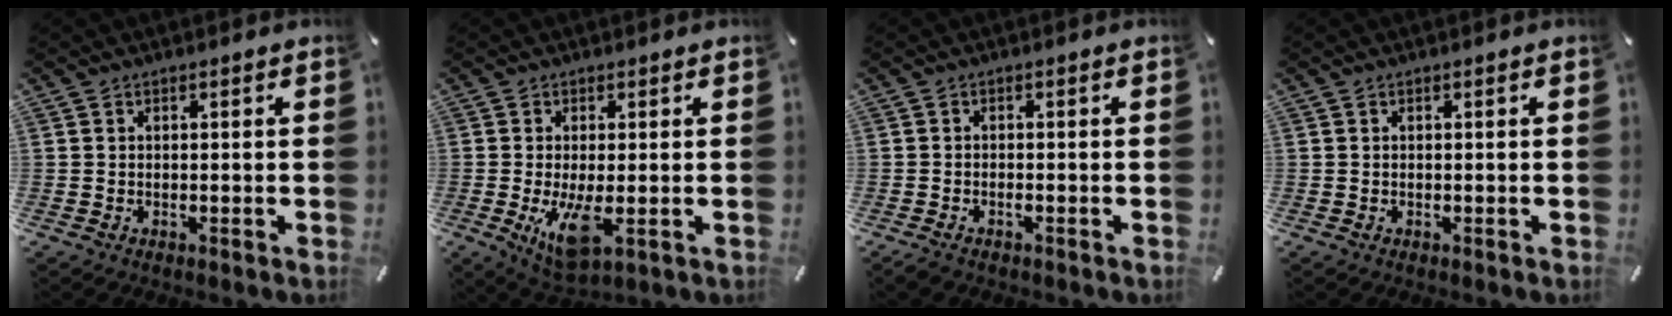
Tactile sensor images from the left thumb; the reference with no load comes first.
{"total": 9.0, "force": [-1.3, 3.3, 8.3], "torque": [-0.149, -0.029, -0.020]}
{"total": 1.2, "force": [-1.0, 0.3, 0.7], "torque": [-0.013, -0.001, -0.018]}
{"total": 0.0}